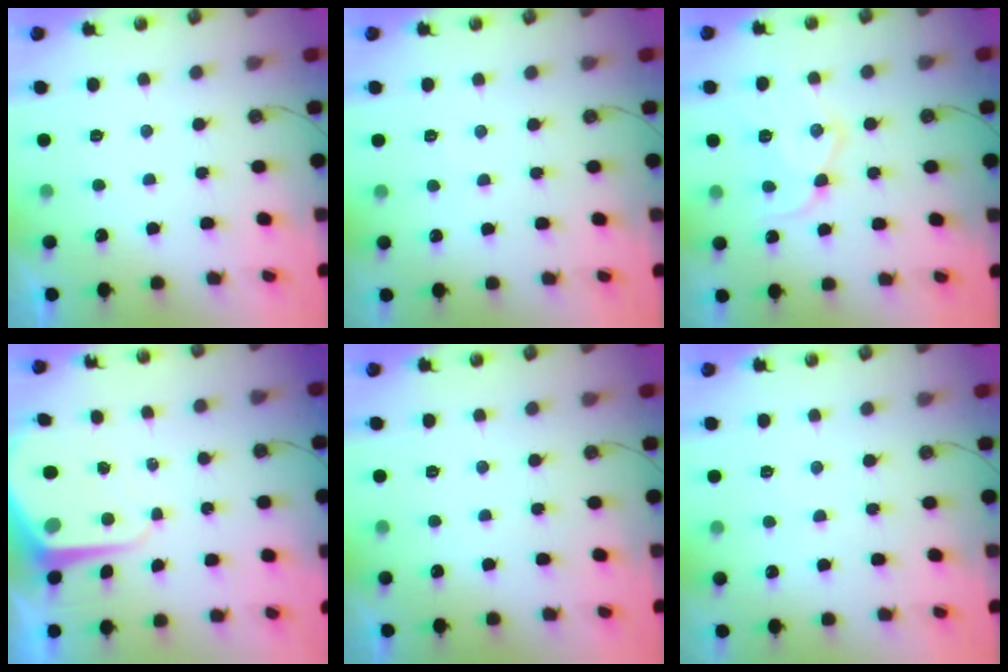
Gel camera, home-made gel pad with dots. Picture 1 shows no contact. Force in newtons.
{"total": 1.9, "press": 1.9, "slide": 0.3}
{"total": 13.3, "press": 13.3, "slide": 1.1}
{"total": 7.8, "press": 7.7, "slide": 0.7}
{"total": 0.0}
{"total": 1.9, "press": 1.9, "slide": 0.3}